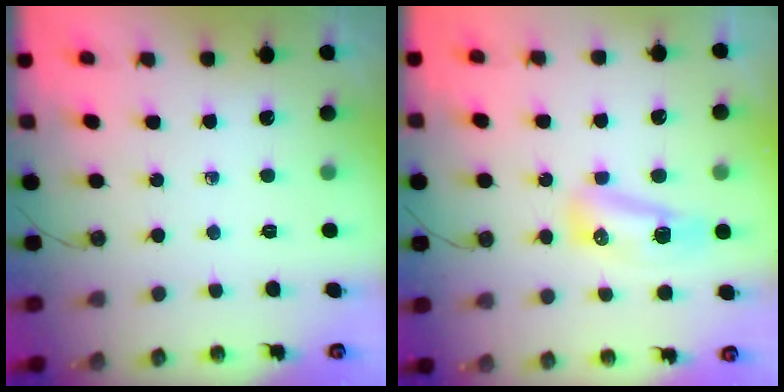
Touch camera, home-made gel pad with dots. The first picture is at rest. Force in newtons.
{"total": 8.9, "press": 8.5, "slide": 2.3}